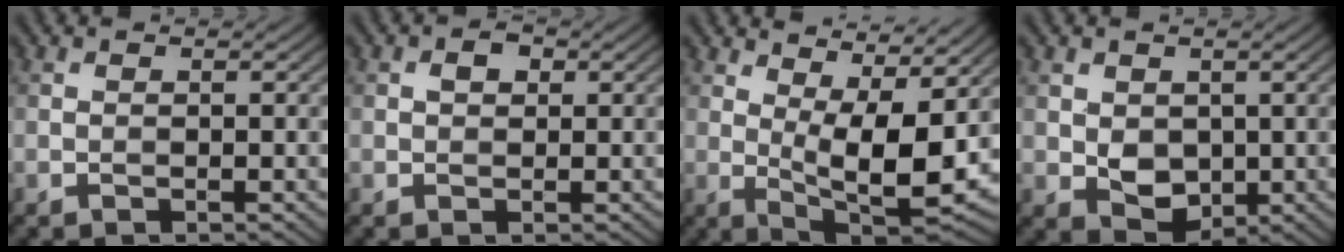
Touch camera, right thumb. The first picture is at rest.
{"total": 1.7, "force": [0.6, 1.2, 1.1], "torque": [-0.020, 0.003, 0.006]}
{"total": 11.8, "force": [4.0, 4.4, 10.2], "torque": [-0.181, -0.005, 0.071]}
{"total": 4.2, "force": [0.8, 3.3, 2.4], "torque": [-0.064, -0.008, 0.021]}